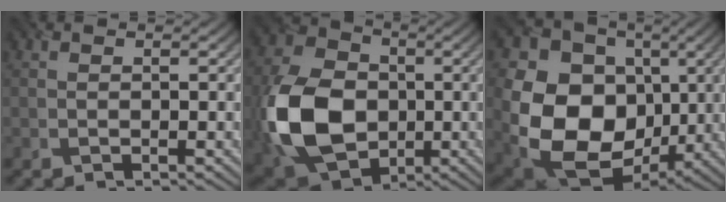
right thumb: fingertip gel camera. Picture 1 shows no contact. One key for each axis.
{"total": 15.8, "fx": -2.6, "fy": 11.7, "fz": 10.3, "tx": -0.256, "ty": -0.004, "tz": -0.066}
{"total": 19.8, "fx": -1.0, "fy": 15.7, "fz": 12.0, "tx": -0.262, "ty": -0.037, "tz": -0.001}